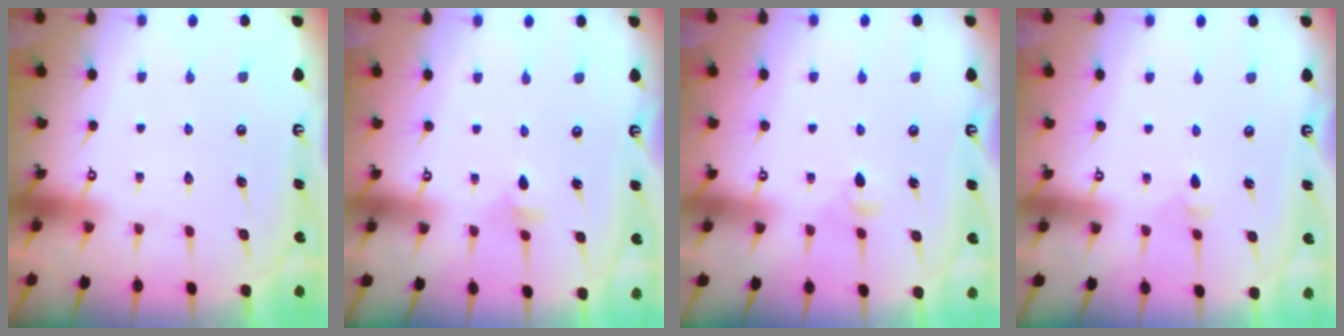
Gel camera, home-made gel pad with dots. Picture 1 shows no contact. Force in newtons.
{"total": 2.6, "press": 2.6, "slide": 0.5}
{"total": 3.3, "press": 3.2, "slide": 0.8}
{"total": 3.7, "press": 3.5, "slide": 0.9}